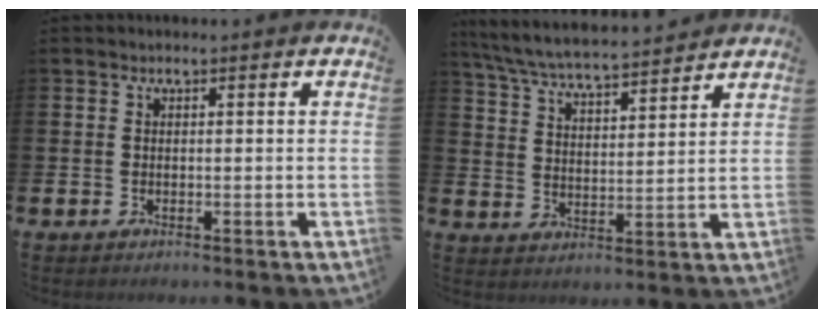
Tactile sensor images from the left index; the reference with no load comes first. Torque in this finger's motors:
{"motor_torque": [0.31, -0.99, 0.64, 0.21]}